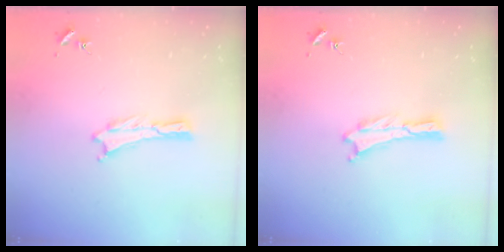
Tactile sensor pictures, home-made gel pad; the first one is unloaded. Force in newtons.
{"total": 0.0}